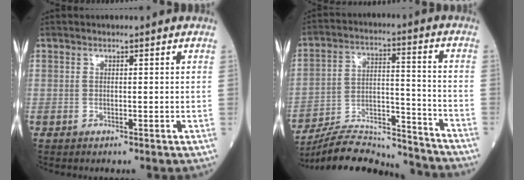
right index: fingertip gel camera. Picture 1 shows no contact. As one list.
[{"total": 18.4, "force": [-17.8, 1.8, 4.2], "torque": [-0.089, 0.018, -0.281]}]